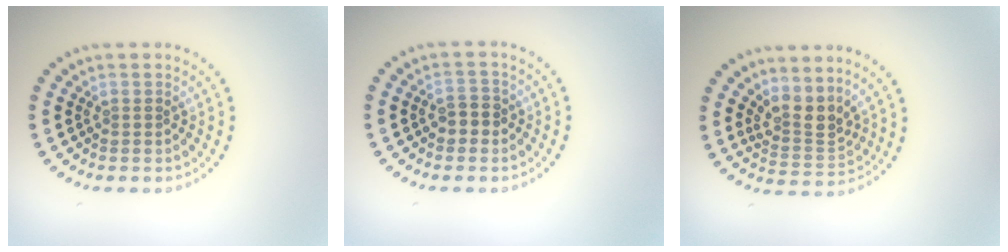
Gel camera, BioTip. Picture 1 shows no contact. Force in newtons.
{"total": 1.8, "press": 1.8, "slide": 0.5}
{"total": 3.0, "press": 2.3, "slide": 2.0}